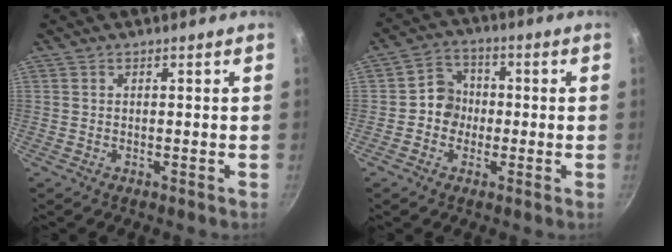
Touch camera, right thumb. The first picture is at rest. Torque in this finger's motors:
{"motor_torque": [-0.54, 0.10, 0.28, 0.17, 0.00]}